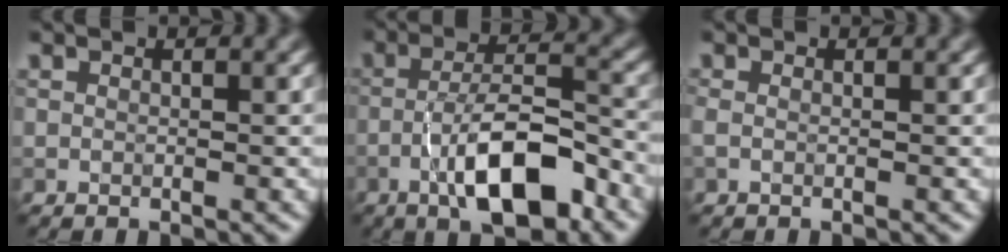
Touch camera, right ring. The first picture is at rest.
{"total": 8.6, "force": [-4.1, 2.7, 7.0], "torque": [-0.112, 0.017, -0.070]}
{"total": 0.6, "force": [-0.3, 0.2, 0.5], "torque": [-0.010, 0.002, -0.005]}